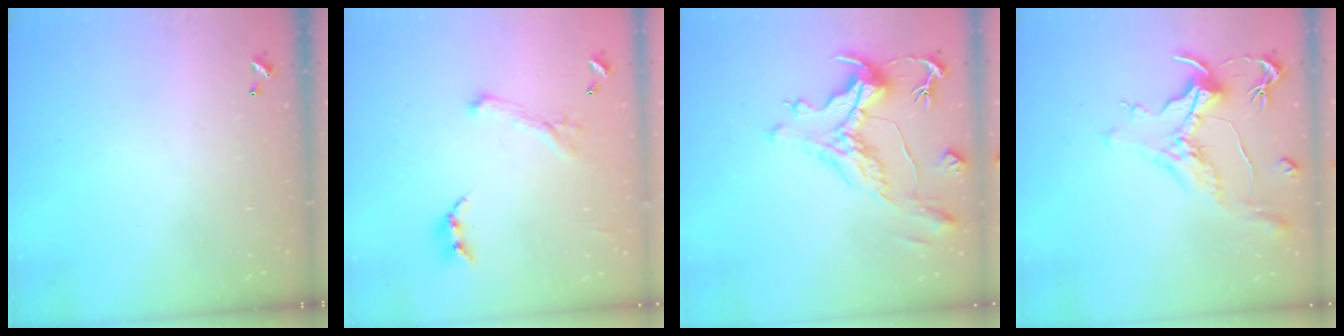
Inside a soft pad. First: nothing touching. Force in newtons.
{"total": 1.1, "press": 0.6, "slide": 0.9}
{"total": 1.6, "press": 0.6, "slide": 1.5}
{"total": 1.3, "press": 1.1, "slide": 0.7}